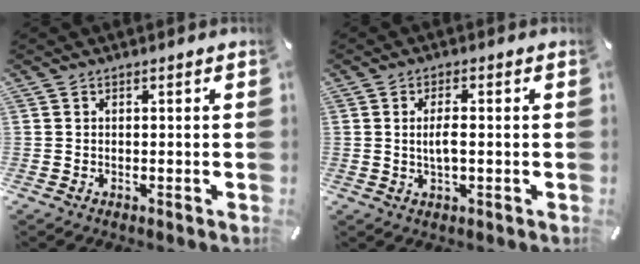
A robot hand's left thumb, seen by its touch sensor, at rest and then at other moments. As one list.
[{"total": 4.2, "force": [0.0, 1.3, 4.0], "torque": [-0.080, -0.003, -0.004]}]